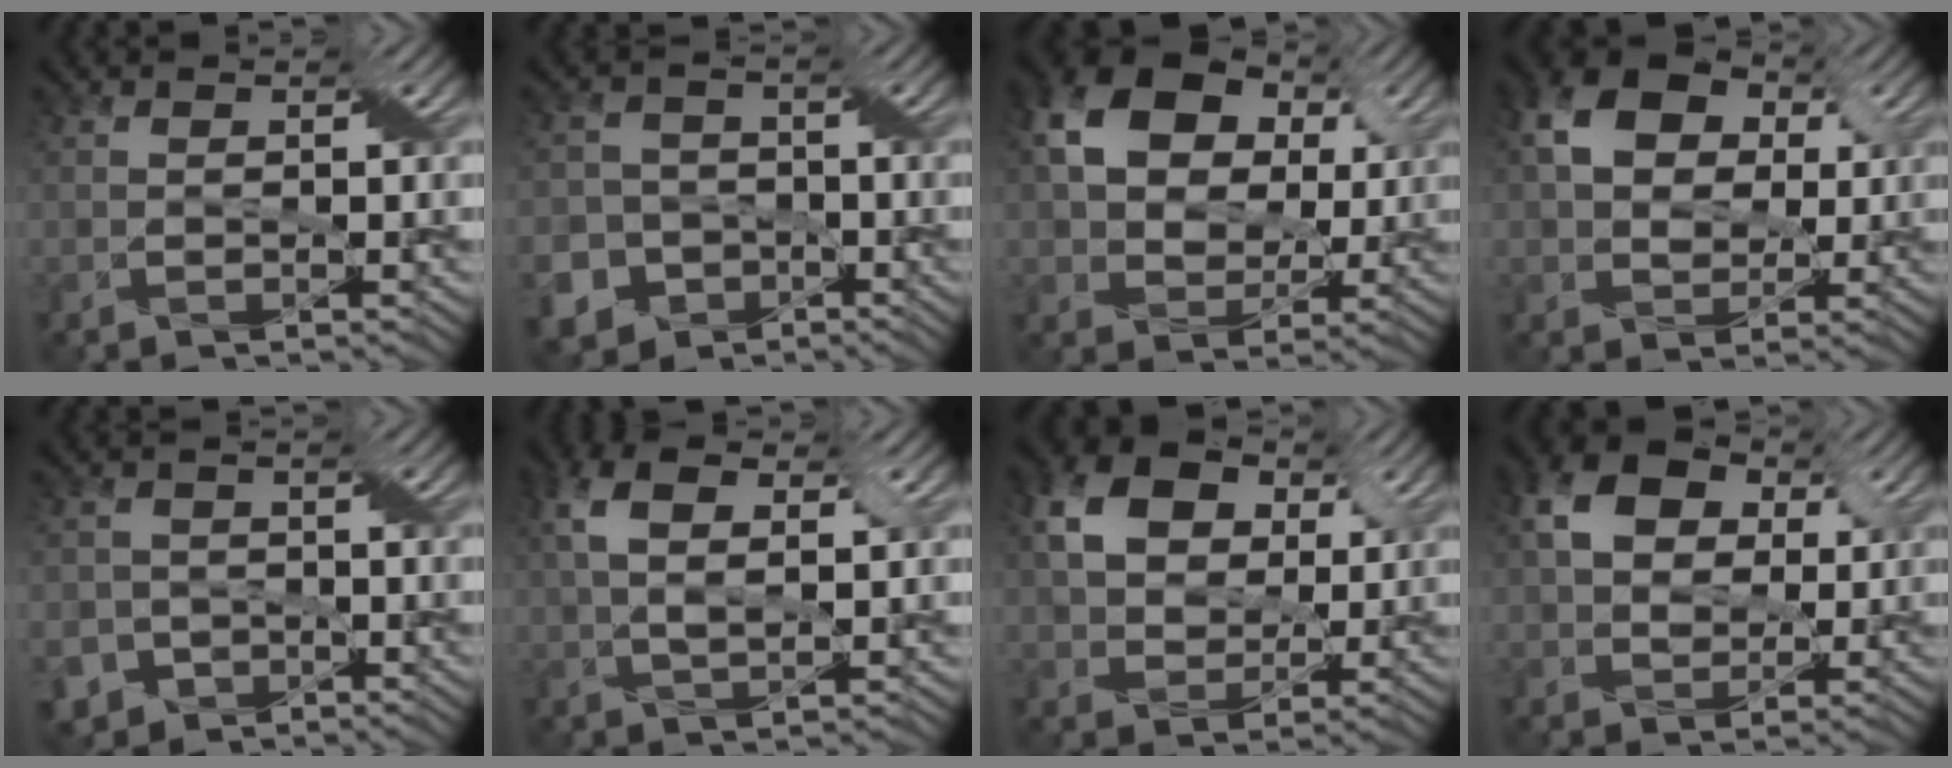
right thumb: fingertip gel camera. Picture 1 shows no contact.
{"total": 10.0, "force": [-5.0, 8.4, 2.2], "torque": [-0.063, -0.027, -0.101]}
{"total": 14.3, "force": [4.7, 10.2, 8.8], "torque": [-0.201, 0.029, 0.088]}
{"total": 10.8, "force": [3.6, 7.8, 6.7], "torque": [-0.170, 0.032, 0.061]}
{"total": 7.0, "force": [-4.0, 5.6, 1.3], "torque": [-0.034, -0.023, -0.081]}
{"total": 7.2, "force": [2.4, 3.3, 6.0], "torque": [-0.127, 0.011, 0.037]}
{"total": 9.8, "force": [3.5, 7.0, 5.8], "torque": [-0.140, 0.011, 0.058]}
{"total": 9.1, "force": [3.2, 6.4, 5.6], "torque": [-0.136, 0.020, 0.048]}